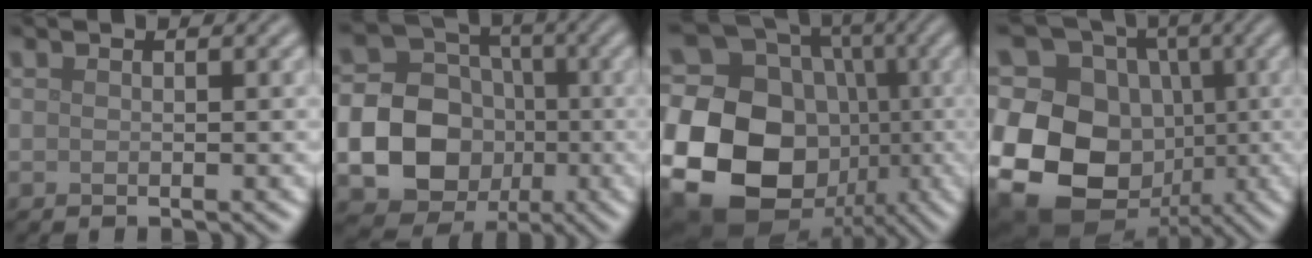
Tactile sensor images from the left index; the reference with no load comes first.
{"total": 14.7, "force": [-3.1, 13.5, 5.0], "torque": [-0.126, -0.029, -0.066]}
{"total": 24.6, "force": [-4.6, 21.7, 10.7], "torque": [-0.235, -0.014, -0.131]}
{"total": 17.3, "force": [-2.3, 14.6, 9.0], "torque": [-0.197, 0.009, -0.068]}